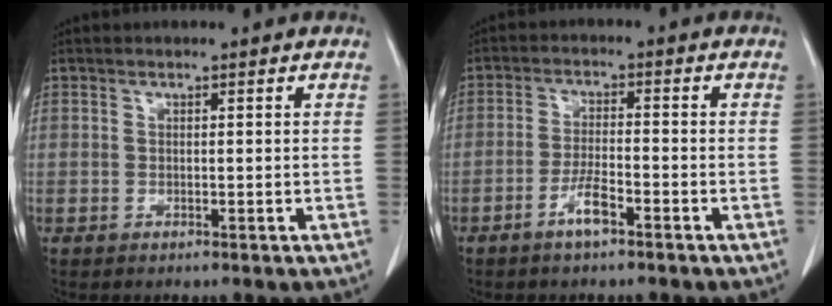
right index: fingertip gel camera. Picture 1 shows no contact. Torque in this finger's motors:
{"motor_torque": [0.29, -0.14, 0.10, 0.02]}